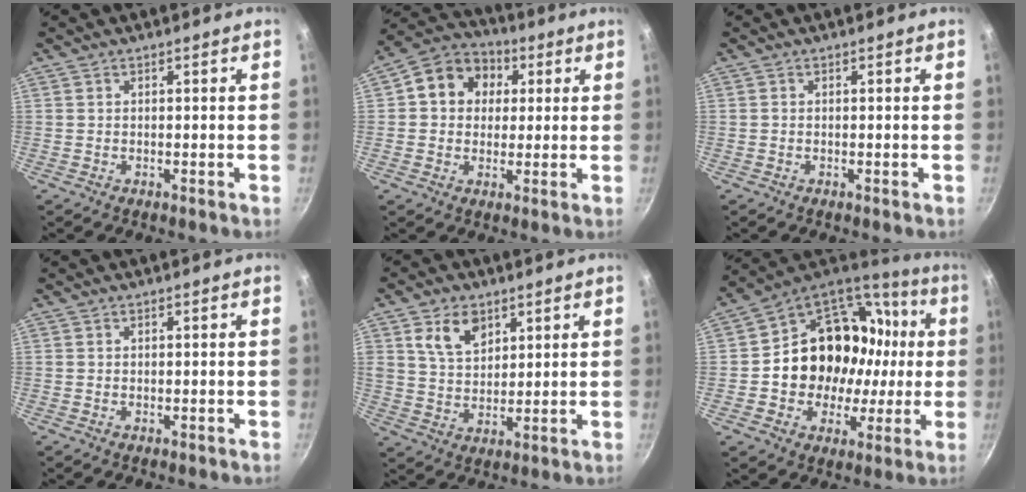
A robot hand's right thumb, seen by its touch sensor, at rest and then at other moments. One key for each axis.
{"total": 11.2, "fx": 2.7, "fy": 9.5, "fz": 5.3, "tx": -0.061, "ty": 0.014, "tz": 0.024}
{"total": 0.0}
{"total": 0.0}
{"total": 8.4, "fx": 4.1, "fy": 5.5, "fz": 4.9, "tx": -0.068, "ty": -0.020, "tz": 0.079}
{"total": 23.6, "fx": 1.7, "fy": 19.4, "fz": 13.4, "tx": -0.190, "ty": 0.044, "tz": 0.039}